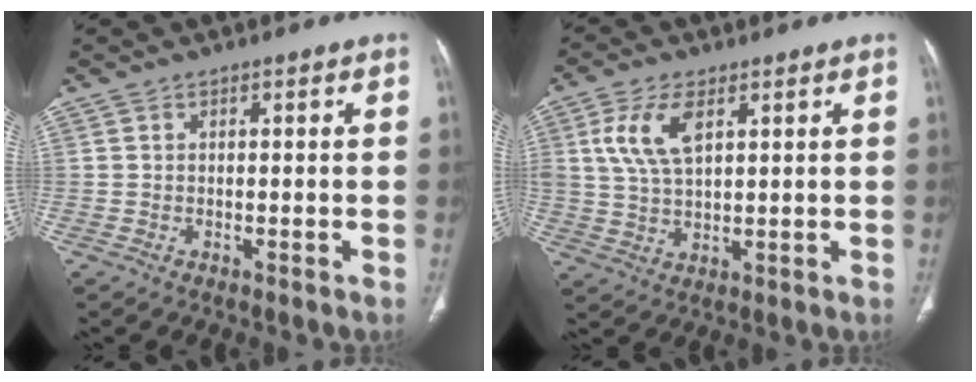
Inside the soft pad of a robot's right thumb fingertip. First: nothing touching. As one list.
[{"total": 8.5, "force": [3.2, 4.2, 6.7], "torque": [-0.141, -0.006, 0.065]}]